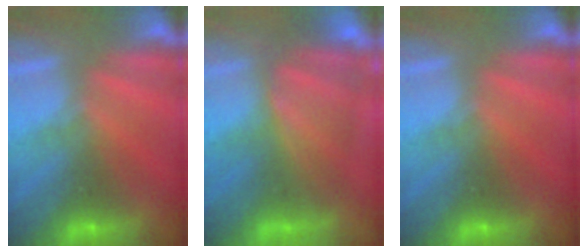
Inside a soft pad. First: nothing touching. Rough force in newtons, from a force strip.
{"total": 4.9}
{"total": 0.0}